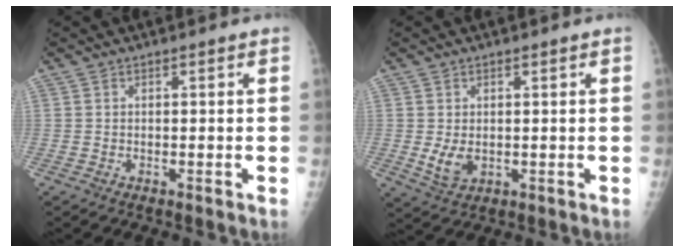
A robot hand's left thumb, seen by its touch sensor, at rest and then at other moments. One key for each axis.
{"total": 4.0, "fx": 0.0, "fy": 2.7, "fz": 2.9, "tx": -0.046, "ty": -0.010, "tz": 0.009}